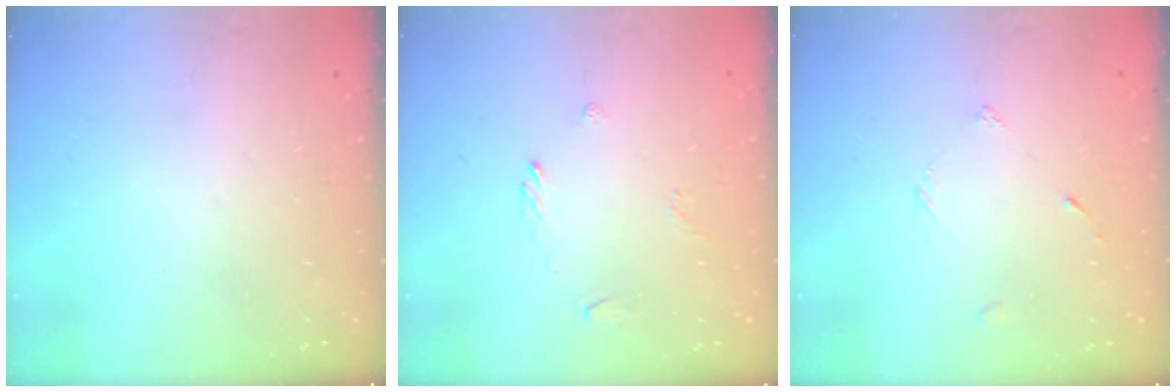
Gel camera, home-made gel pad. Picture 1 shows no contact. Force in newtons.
{"total": 2.6, "press": 2.5, "slide": 0.8}
{"total": 2.3, "press": 2.2, "slide": 0.2}